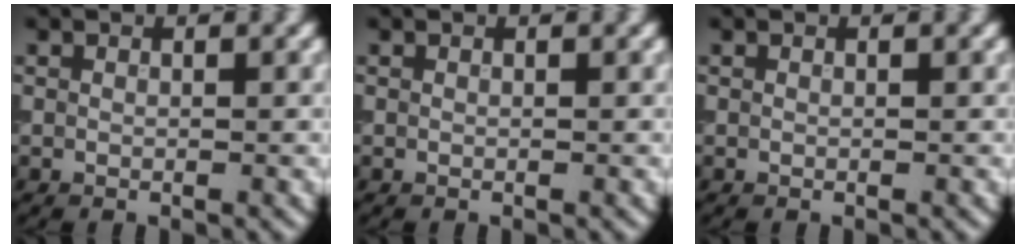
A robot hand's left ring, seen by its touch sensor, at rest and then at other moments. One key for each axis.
{"total": 0.0}
{"total": 0.0}